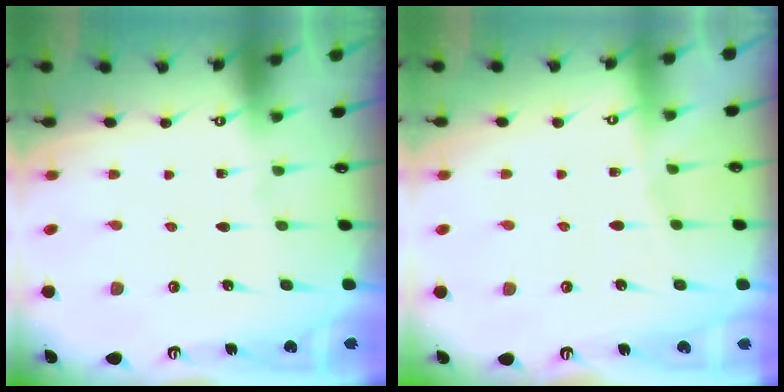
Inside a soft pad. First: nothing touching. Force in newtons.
{"total": 2.4, "press": 2.4, "slide": 0.4}